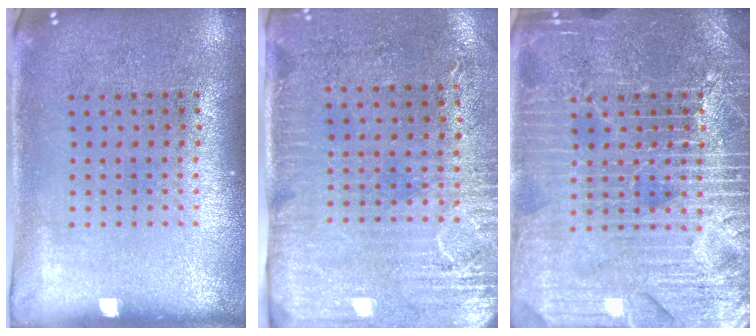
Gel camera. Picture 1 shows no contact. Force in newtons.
{"total": 3.0, "press": 2.5, "slide": 1.7}
{"total": 5.4, "press": 5.3, "slide": 0.6}